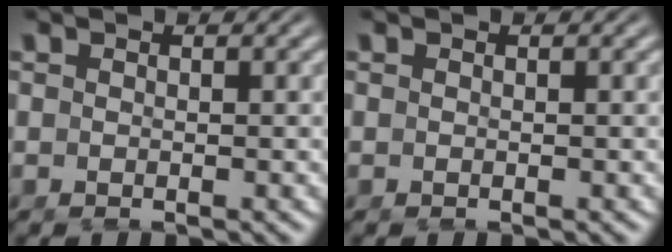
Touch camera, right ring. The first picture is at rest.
{"total": 0.0}